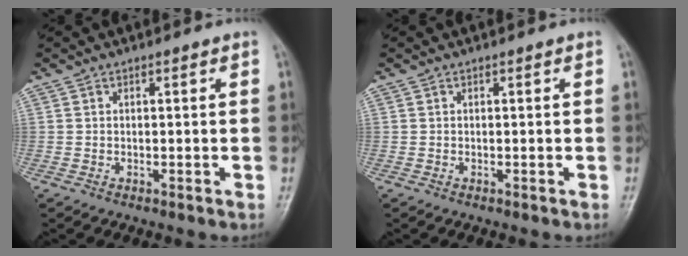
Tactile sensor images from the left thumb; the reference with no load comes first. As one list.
[{"total": 0.0}]